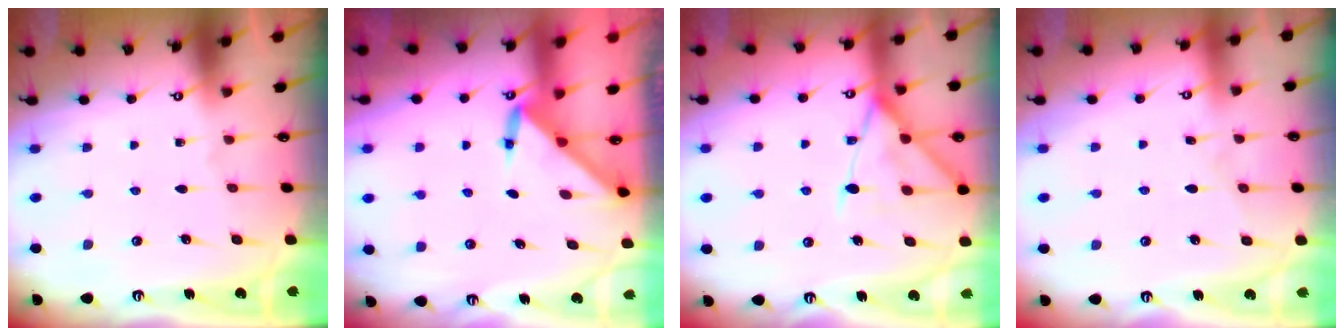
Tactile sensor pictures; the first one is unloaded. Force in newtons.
{"total": 3.2, "press": 3.2, "slide": 0.2}
{"total": 15.1, "press": 15.0, "slide": 1.1}
{"total": 4.5, "press": 4.5, "slide": 0.5}